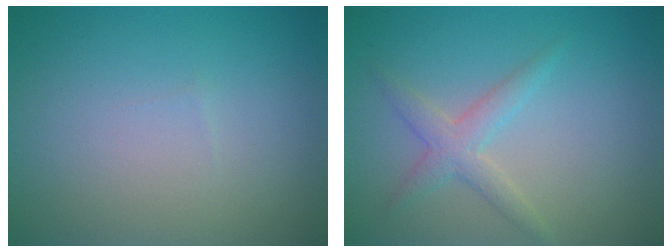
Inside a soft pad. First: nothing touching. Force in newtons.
{"total": 2.3, "press": 2.3, "slide": 0.0}